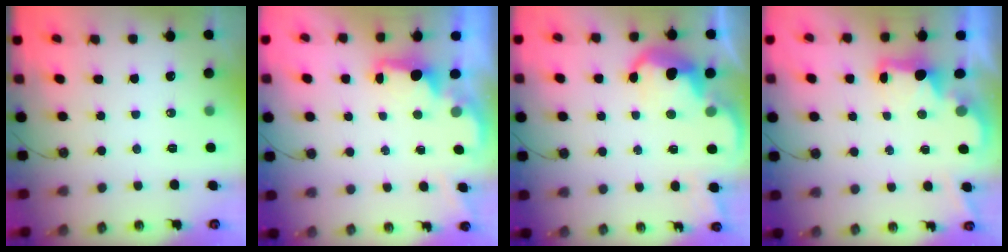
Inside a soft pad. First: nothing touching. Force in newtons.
{"total": 1.7, "press": 1.5, "slide": 0.6}
{"total": 5.9, "press": 5.9, "slide": 0.7}
{"total": 2.2, "press": 2.1, "slide": 0.8}